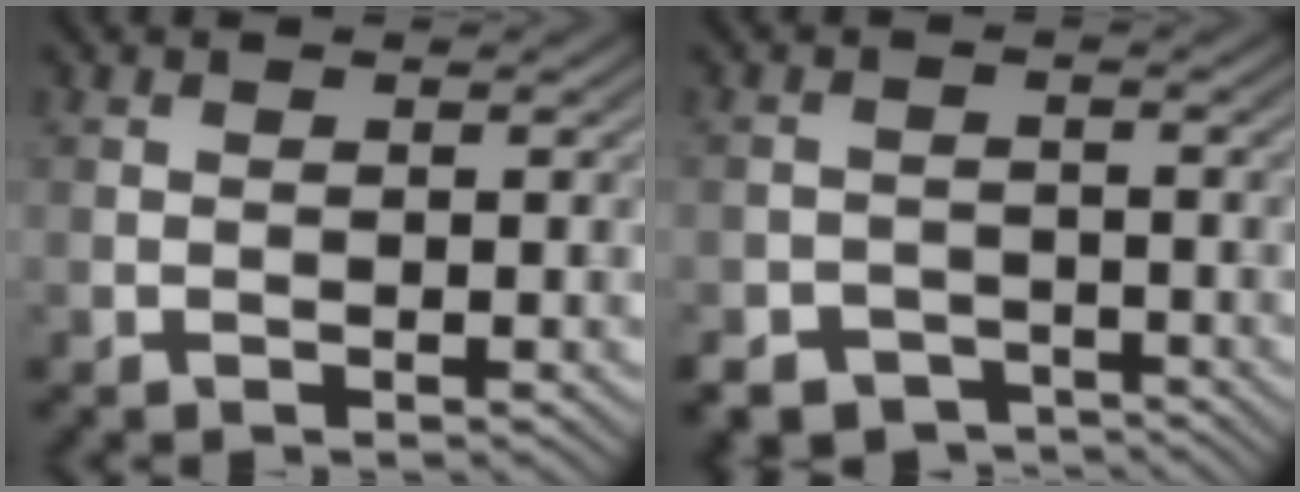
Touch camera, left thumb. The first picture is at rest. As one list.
[{"total": 5.1, "force": [-4.0, 3.0, 1.2], "torque": [-0.017, -0.006, -0.066]}]